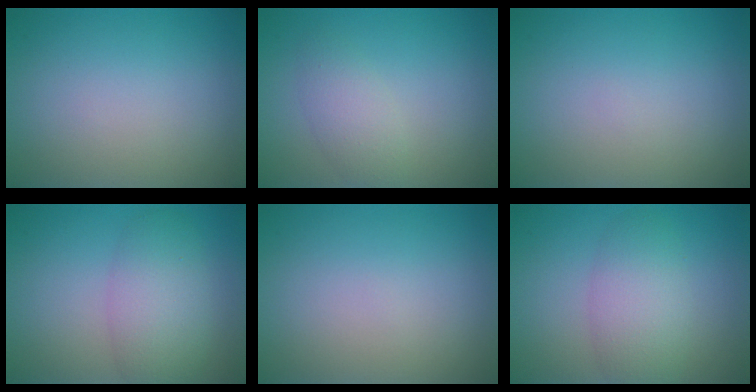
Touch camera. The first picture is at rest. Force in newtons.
{"total": 2.3, "press": 2.3, "slide": 0.1}
{"total": 0.0}
{"total": 4.5, "press": 4.5, "slide": 0.1}
{"total": 0.0}
{"total": 4.2, "press": 4.2, "slide": 0.1}